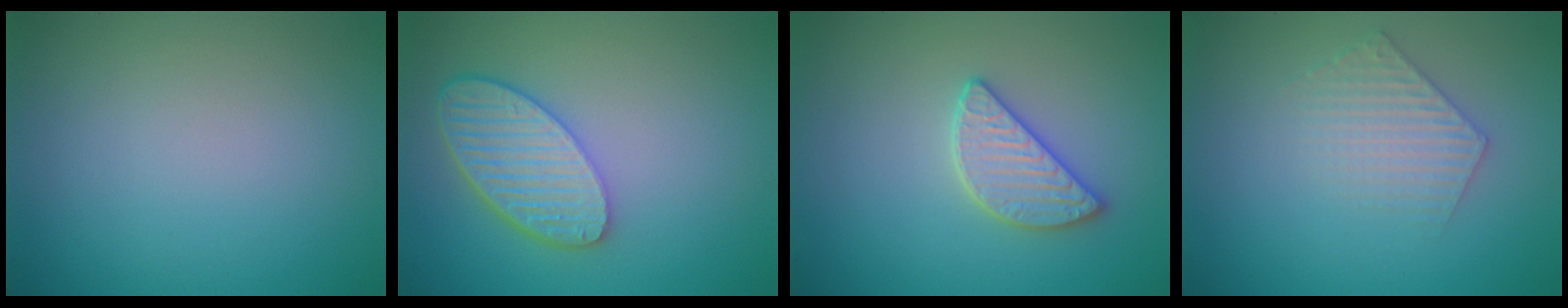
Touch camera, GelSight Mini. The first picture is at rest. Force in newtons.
{"total": 5.5, "press": 4.4, "slide": 3.3}
{"total": 2.8, "press": 2.8, "slide": 0.5}
{"total": 2.4, "press": 2.4, "slide": 0.3}